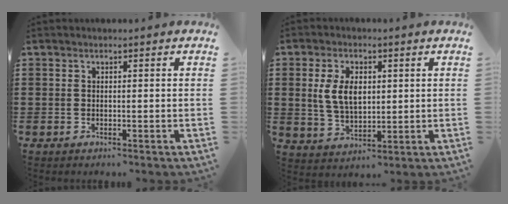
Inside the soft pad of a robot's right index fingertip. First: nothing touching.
{"total": 6.5, "force": [1.1, 3.9, 5.0], "torque": [-0.113, 0.005, 0.012]}